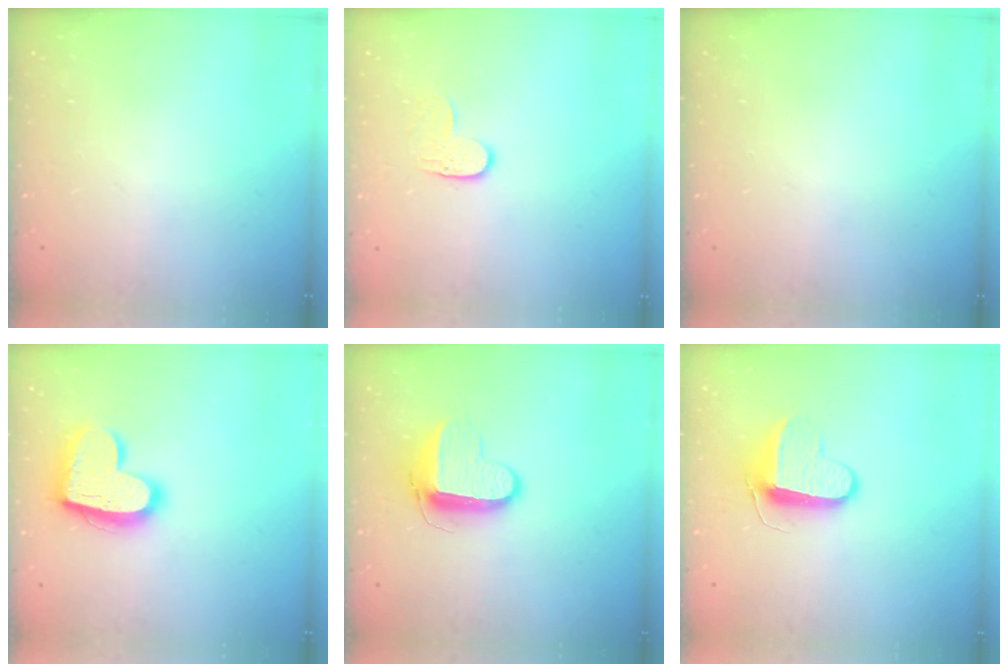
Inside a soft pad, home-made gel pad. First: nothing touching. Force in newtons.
{"total": 3.6, "press": 3.6, "slide": 0.3}
{"total": 0.0}
{"total": 17.4, "press": 17.3, "slide": 1.4}
{"total": 9.6, "press": 9.6, "slide": 0.8}
{"total": 9.4, "press": 9.4, "slide": 0.5}